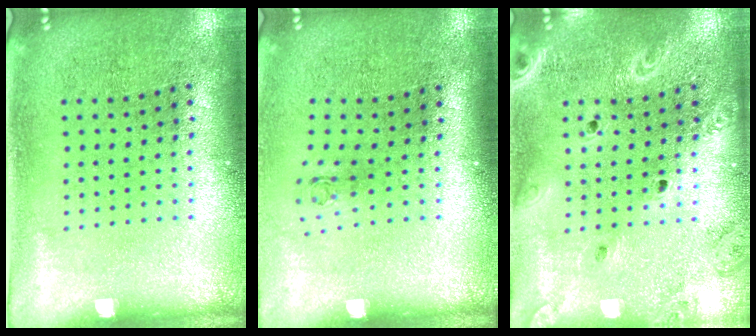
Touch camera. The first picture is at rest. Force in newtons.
{"total": 0.6, "press": 0.3, "slide": 0.6}
{"total": 2.1, "press": 1.9, "slide": 0.9}